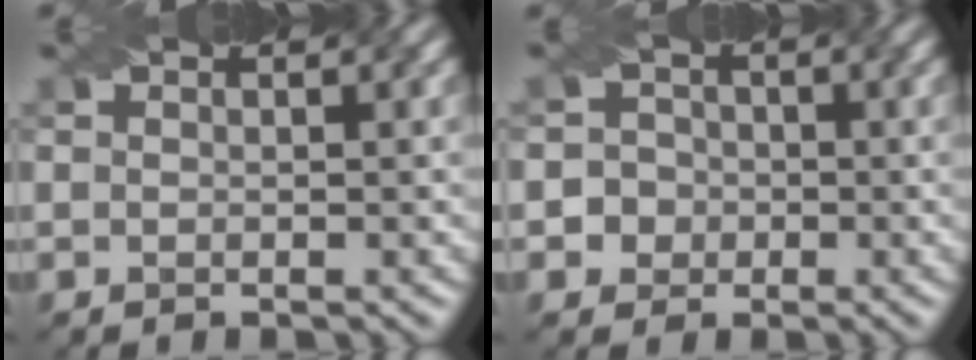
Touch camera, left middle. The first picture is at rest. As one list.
[{"total": 3.3, "force": [-0.7, 3.3, 0.3], "torque": [0.020, 0.019, -0.029]}]